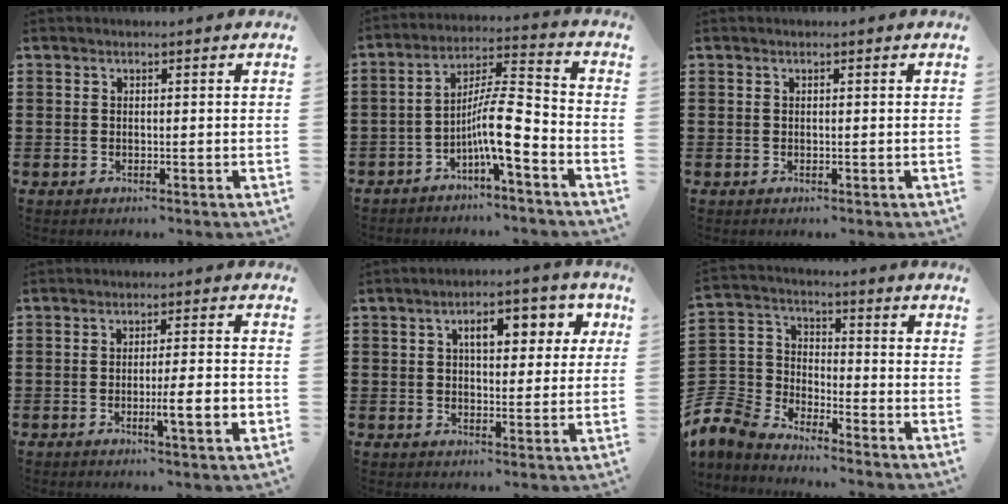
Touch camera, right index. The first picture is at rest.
{"total": 9.1, "force": [-4.1, 1.3, 8.0], "torque": [-0.151, 0.001, -0.077]}
{"total": 0.0}
{"total": 6.3, "force": [-1.8, 0.5, 6.0], "torque": [-0.088, -0.011, -0.030]}
{"total": 6.9, "force": [2.6, 3.2, 5.5], "torque": [-0.088, 0.002, 0.033]}
{"total": 6.2, "force": [-5.5, 2.7, 0.6], "torque": [-0.066, -0.010, -0.126]}